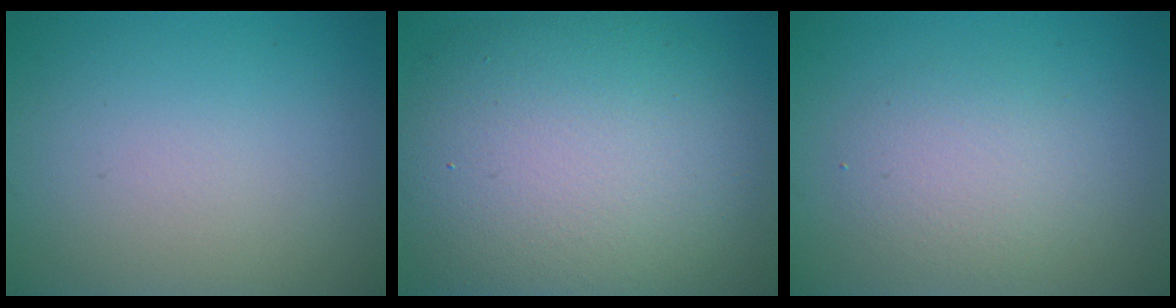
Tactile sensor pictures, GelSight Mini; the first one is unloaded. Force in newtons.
{"total": 12.7, "press": 12.6, "slide": 0.6}
{"total": 2.6, "press": 2.6, "slide": 0.2}